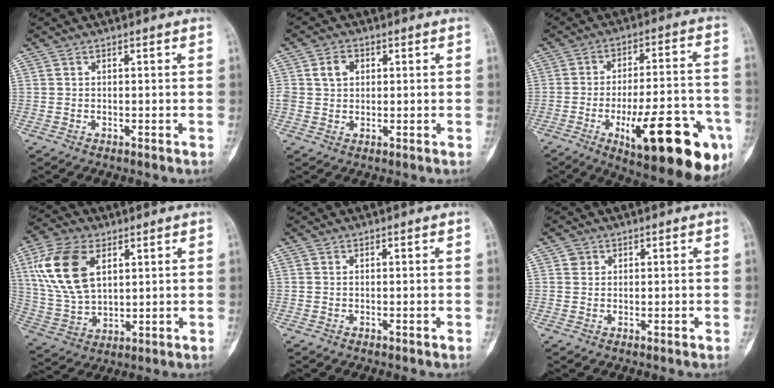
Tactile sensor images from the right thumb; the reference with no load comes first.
{"total": 3.8, "force": [1.2, 3.0, 2.1], "torque": [-0.027, 0.001, 0.023]}
{"total": 24.8, "force": [-10.0, 7.8, 21.4], "torque": [-0.249, 0.033, -0.129]}
{"total": 14.9, "force": [5.2, 8.9, 10.8], "torque": [-0.209, -0.008, 0.107]}
{"total": 0.0}
{"total": 1.2, "force": [0.4, 1.1, 0.1], "torque": [0.013, 0.000, 0.003]}